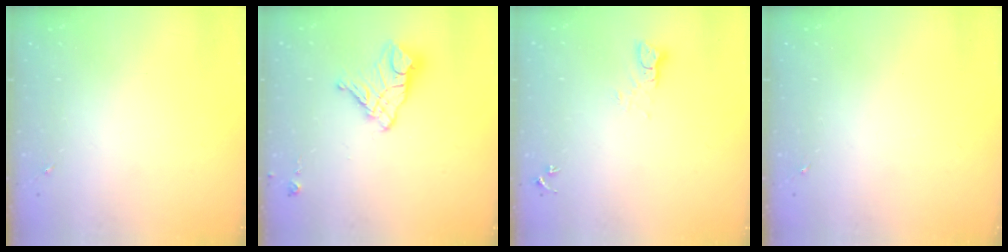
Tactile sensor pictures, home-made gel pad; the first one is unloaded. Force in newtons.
{"total": 13.5, "press": 13.4, "slide": 1.3}
{"total": 3.7, "press": 3.7, "slide": 0.4}
{"total": 0.0}